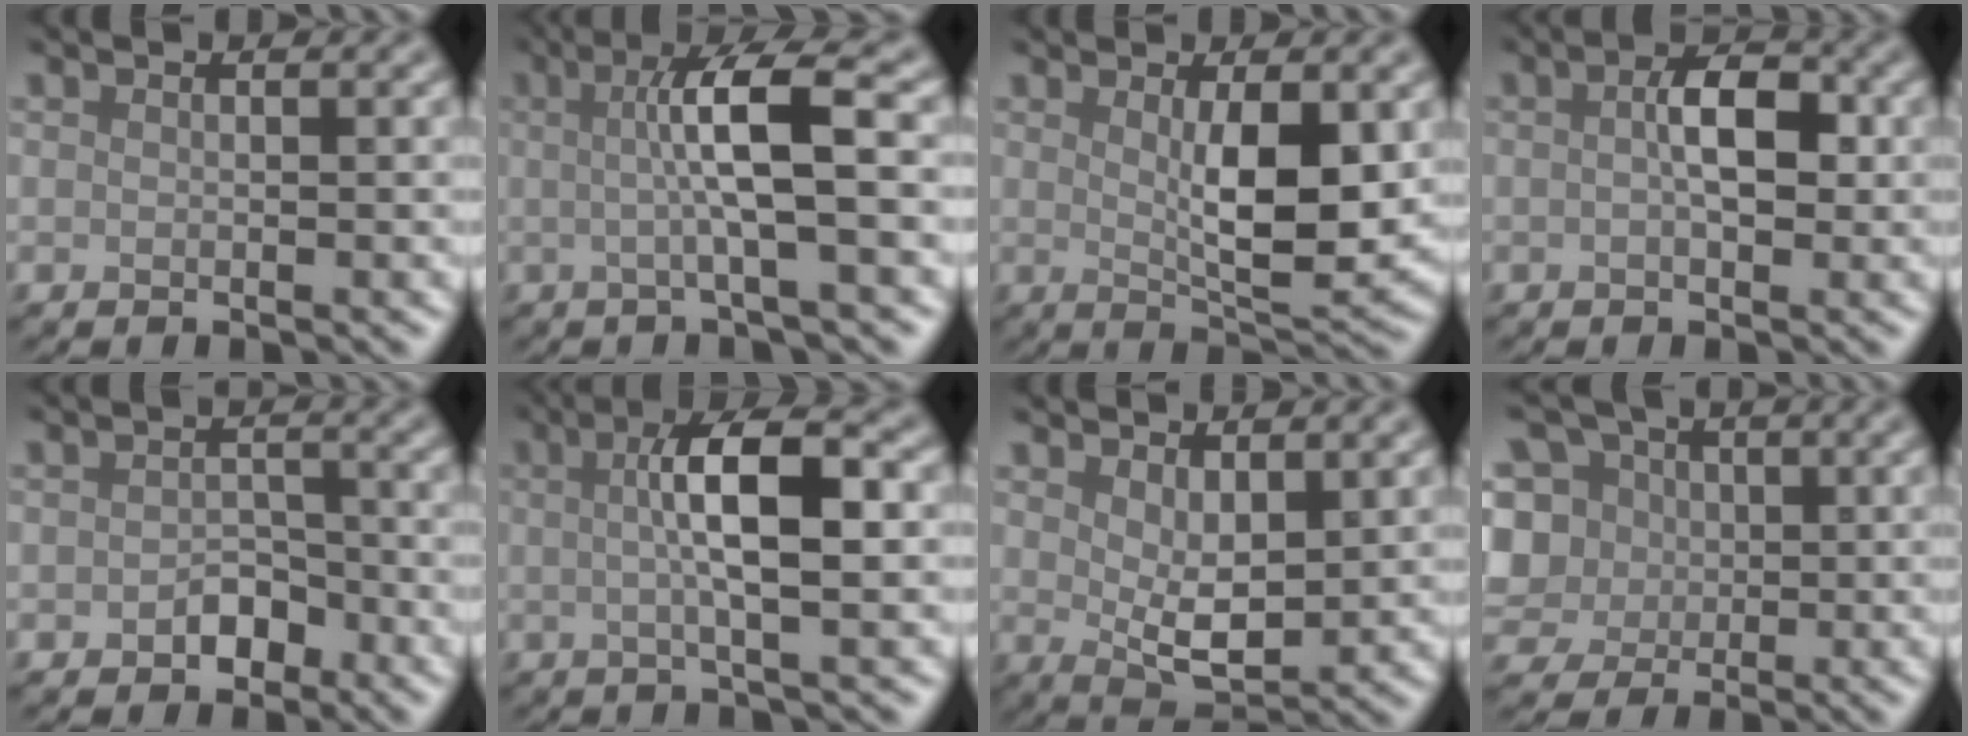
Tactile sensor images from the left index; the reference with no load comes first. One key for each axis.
{"total": 6.1, "fx": 0.4, "fy": 0.8, "fz": 6.1, "tx": -0.100, "ty": 0.009, "tz": 0.003}
{"total": 5.9, "fx": 0.9, "fy": 1.6, "fz": 5.6, "tx": -0.088, "ty": -0.011, "tz": 0.021}
{"total": 3.5, "fx": 0.3, "fy": 1.6, "fz": 3.1, "tx": -0.049, "ty": 0.005, "tz": -0.002}
{"total": 2.2, "fx": -1.0, "fy": 1.6, "fz": 1.1, "tx": -0.017, "ty": 0.000, "tz": -0.018}
{"total": 6.4, "fx": 0.6, "fy": 1.4, "fz": 6.2, "tx": -0.092, "ty": 0.010, "tz": 0.004}
{"total": 4.1, "fx": 1.6, "fy": 1.9, "fz": 3.2, "tx": -0.063, "ty": -0.011, "tz": 0.035}
{"total": 13.6, "fx": 2.4, "fy": 11.9, "fz": 6.1, "tx": -0.149, "ty": 0.038, "tz": 0.021}